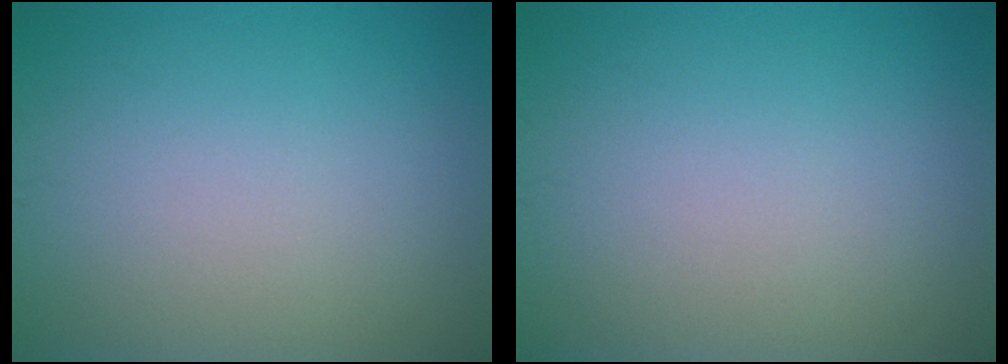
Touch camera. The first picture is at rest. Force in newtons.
{"total": 0.0}